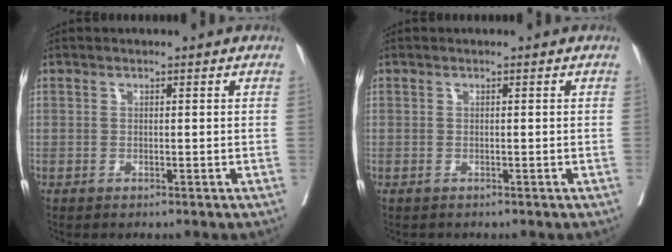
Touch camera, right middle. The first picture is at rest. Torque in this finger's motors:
{"motor_torque": [-0.14, 0.02, -0.03, 0.01]}